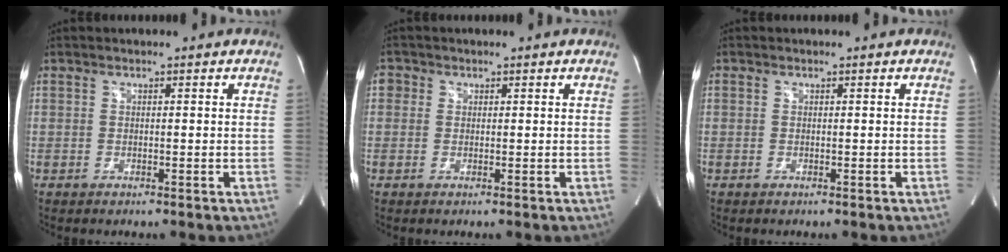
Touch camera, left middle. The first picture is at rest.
{"total": 1.6, "force": [0.4, 1.5, 0.3], "torque": [0.005, 0.004, 0.003]}
{"total": 0.0}